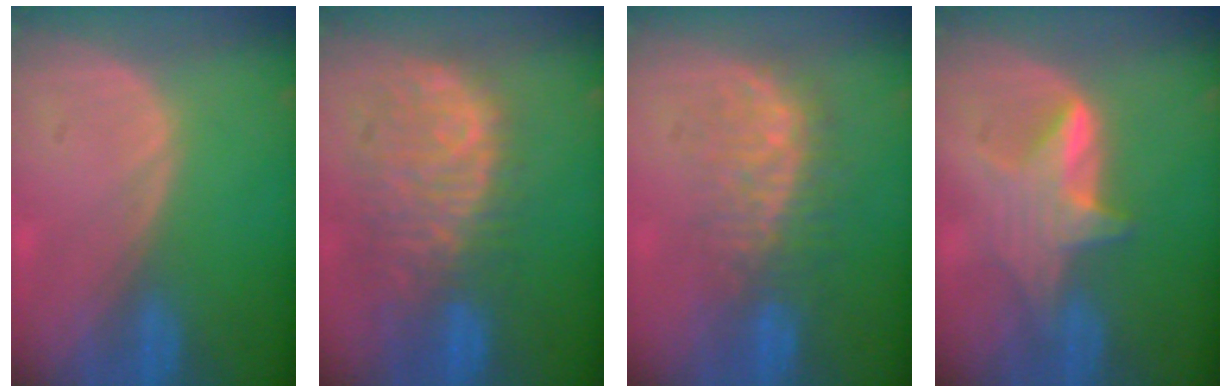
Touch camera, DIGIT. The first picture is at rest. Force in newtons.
{"total": 11.4, "press": 9.8, "slide": 5.9}
{"total": 7.9, "press": 7.8, "slide": 1.1}
{"total": 6.0, "press": 5.8, "slide": 1.4}